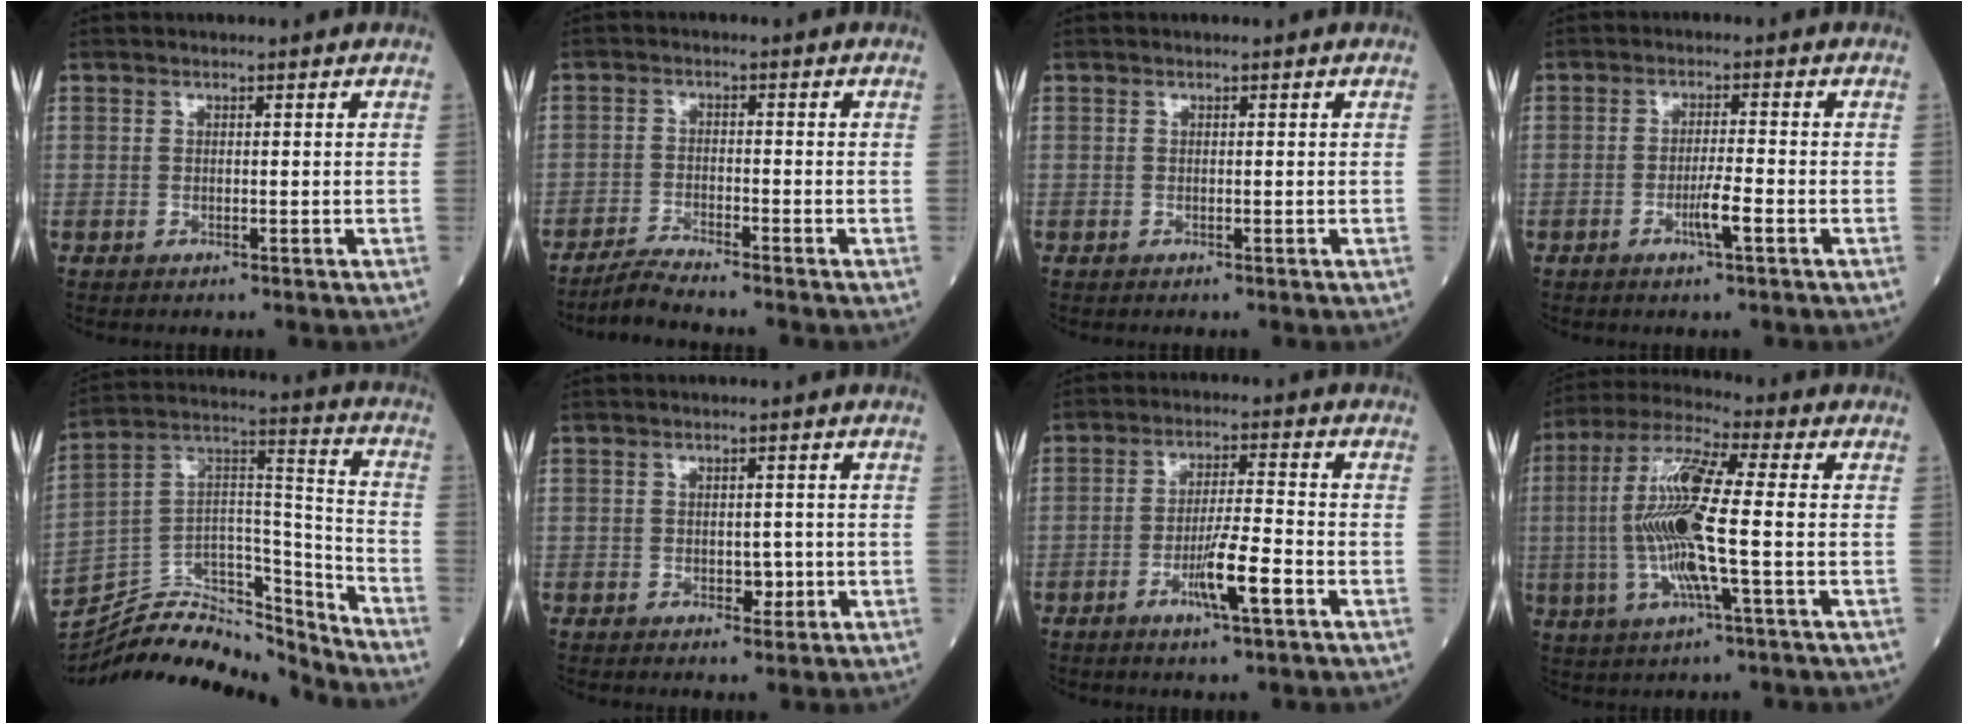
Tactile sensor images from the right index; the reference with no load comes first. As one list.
[{"total": 3.7, "force": [-3.6, -0.8, 0.8], "torque": [-0.020, -0.020, -0.071]}, {"total": 0.0}, {"total": 3.9, "force": [-1.6, 0.0, 3.5], "torque": [-0.066, -0.004, -0.031]}, {"total": 21.5, "force": [-20.7, 4.2, 4.3], "torque": [-0.094, 0.049, -0.344]}, {"total": 2.3, "force": [-0.4, 1.4, 1.7], "torque": [-0.019, 0.001, -0.003]}, {"total": 7.3, "force": [-3.1, 0.3, 6.6], "torque": [-0.122, -0.005, -0.056]}, {"total": 14.2, "force": [-1.2, 1.1, 14.2], "torque": [-0.291, 0.005, -0.031]}]